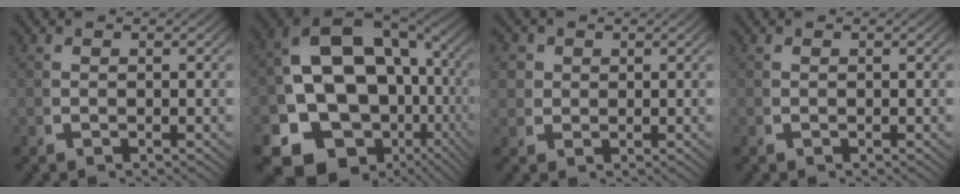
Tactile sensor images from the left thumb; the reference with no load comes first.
{"total": 21.0, "force": [-4.3, 15.6, 13.4], "torque": [-0.277, -0.075, -0.060]}
{"total": 3.5, "force": [1.0, 3.2, 1.2], "torque": [-0.033, -0.010, 0.019]}
{"total": 0.0}